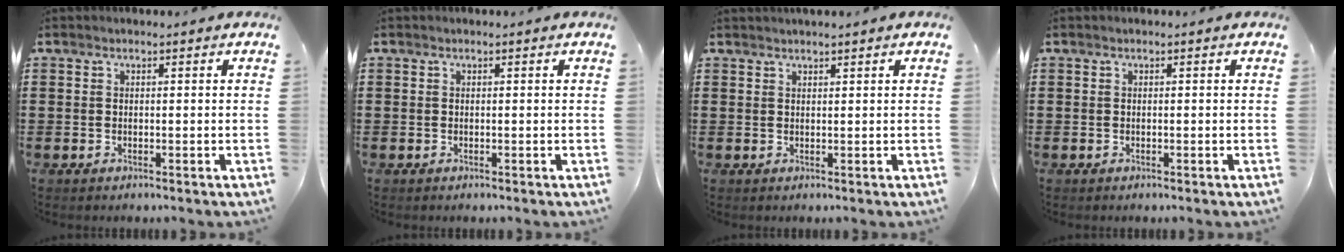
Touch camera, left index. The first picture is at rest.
{"total": 0.0}
{"total": 0.9, "force": [0.9, -0.1, 0.3], "torque": [-0.005, -0.002, 0.017]}
{"total": 0.0}